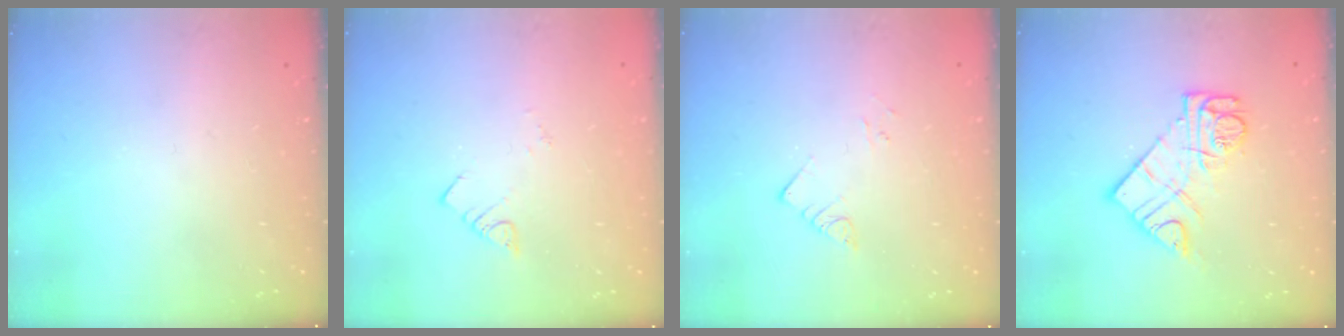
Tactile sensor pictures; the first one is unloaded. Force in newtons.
{"total": 1.9, "press": 1.9, "slide": 0.1}
{"total": 3.3, "press": 3.3, "slide": 0.2}
{"total": 12.0, "press": 11.9, "slide": 1.1}